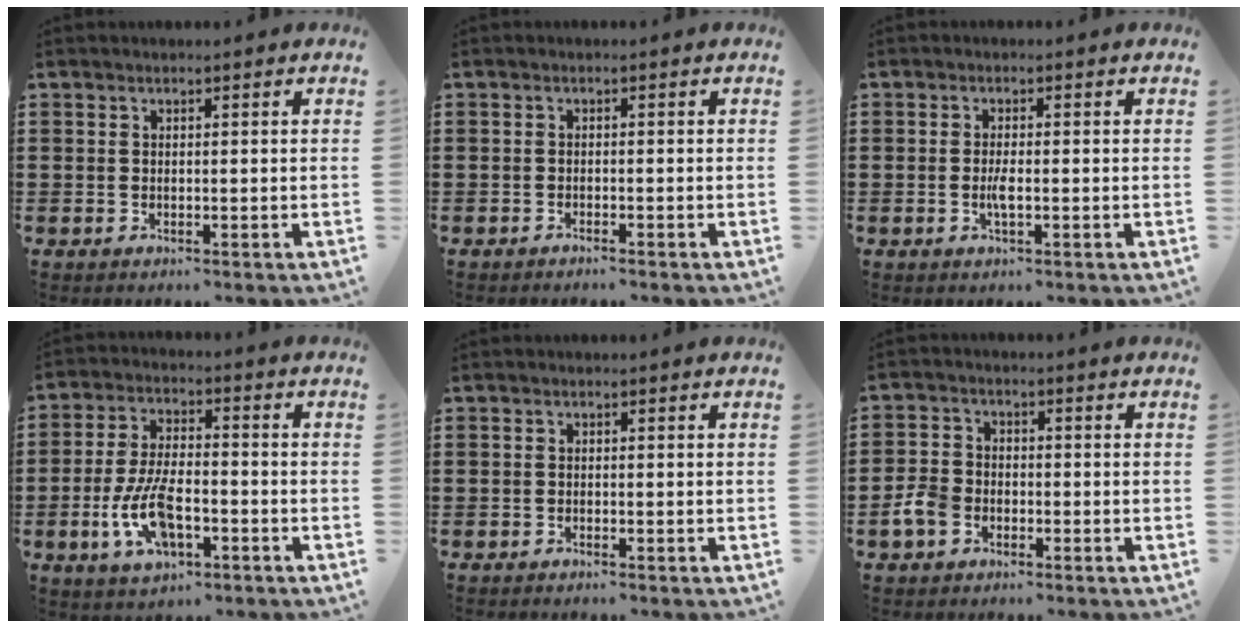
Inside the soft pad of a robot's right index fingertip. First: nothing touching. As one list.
[{"total": 0.8, "force": [-0.7, -0.2, 0.2], "torque": [-0.006, -0.003, -0.014]}, {"total": 2.3, "force": [-0.5, 0.6, 2.2], "torque": [-0.046, -0.003, -0.011]}, {"total": 9.4, "force": [-3.4, 4.2, 7.7], "torque": [-0.180, -0.008, -0.066]}, {"total": 0.6, "force": [-0.6, 0.0, 0.1], "torque": [-0.003, -0.003, -0.011]}, {"total": 4.1, "force": [-2.0, 2.9, 2.1], "torque": [-0.069, -0.002, -0.046]}]